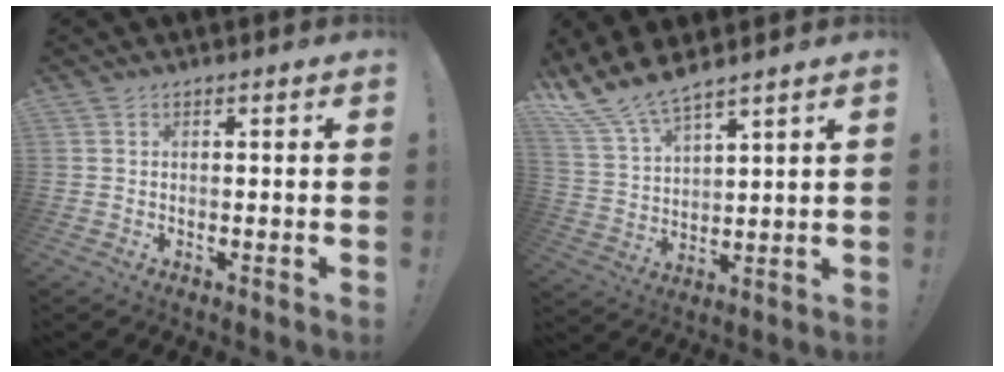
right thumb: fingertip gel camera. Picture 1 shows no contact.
{"total": 10.1, "force": [9.1, 2.1, 3.8], "torque": [-0.101, -0.059, 0.172]}